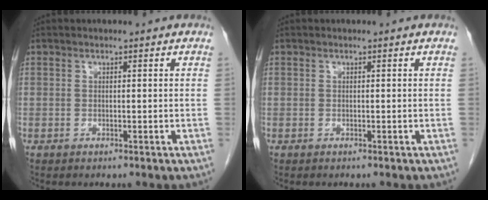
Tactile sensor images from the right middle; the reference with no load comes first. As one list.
[{"total": 0.0}]